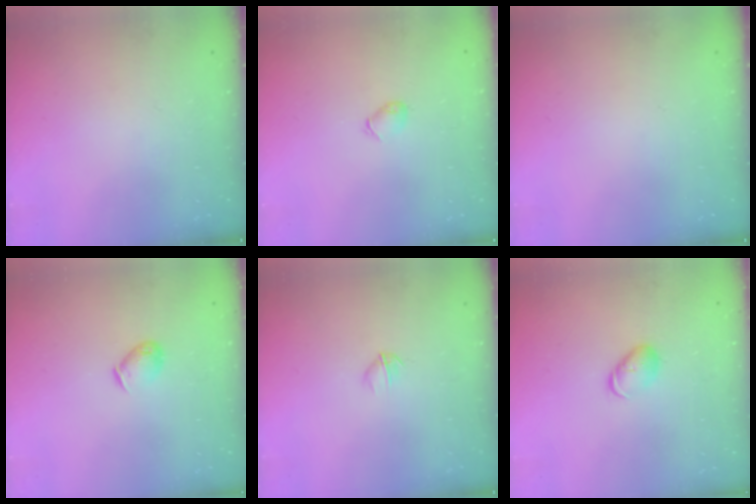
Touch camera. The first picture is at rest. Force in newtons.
{"total": 3.1, "press": 3.1, "slide": 0.6}
{"total": 0.0}
{"total": 4.4, "press": 4.4, "slide": 0.7}
{"total": 2.7, "press": 2.6, "slide": 0.8}
{"total": 5.7, "press": 5.6, "slide": 0.6}